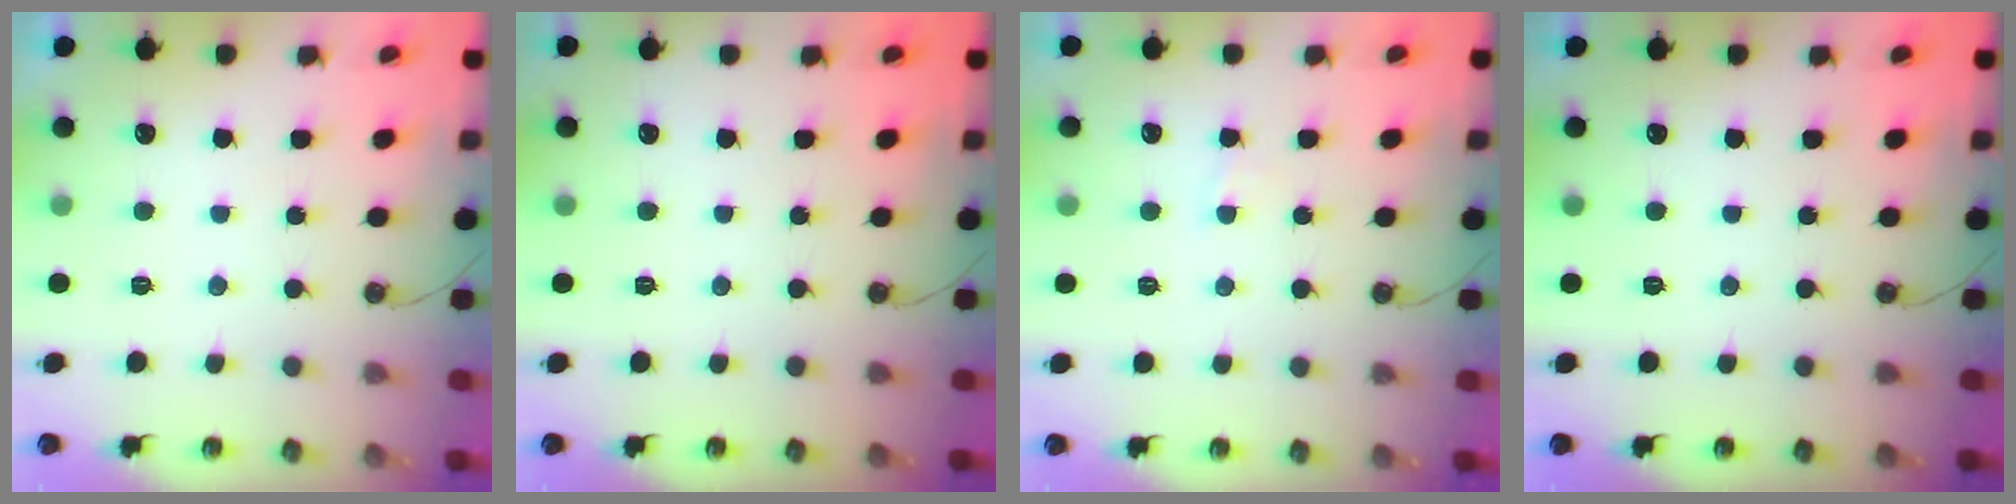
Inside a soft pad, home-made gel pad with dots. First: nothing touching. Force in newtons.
{"total": 0.0}
{"total": 3.4, "press": 3.4, "slide": 0.5}
{"total": 0.0}